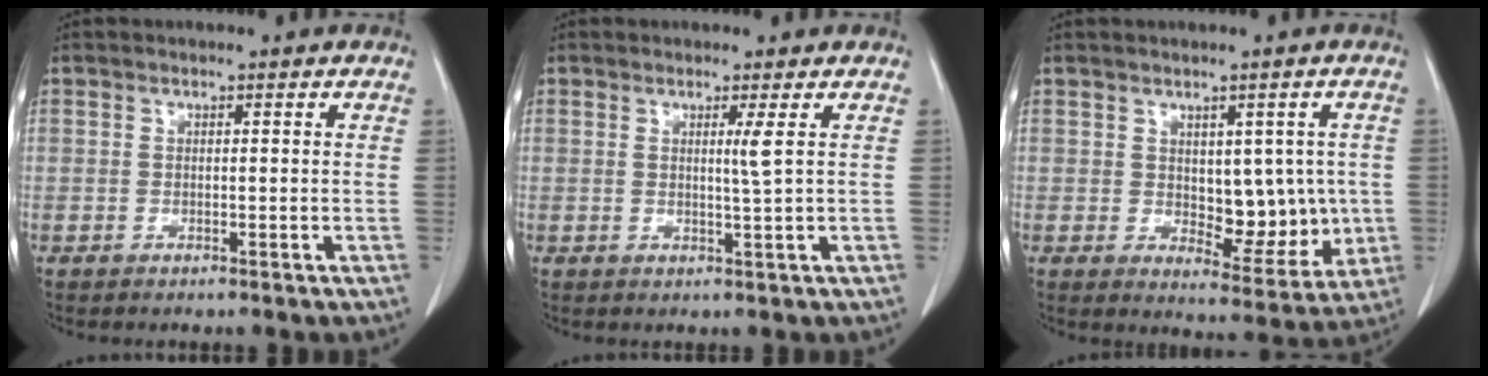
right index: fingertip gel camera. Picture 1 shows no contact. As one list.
[{"total": 2.0, "force": [0.7, -0.7, 1.7], "torque": [-0.034, -0.009, 0.014]}, {"total": 8.1, "force": [0.2, 4.5, 6.7], "torque": [-0.069, 0.001, 0.021]}]